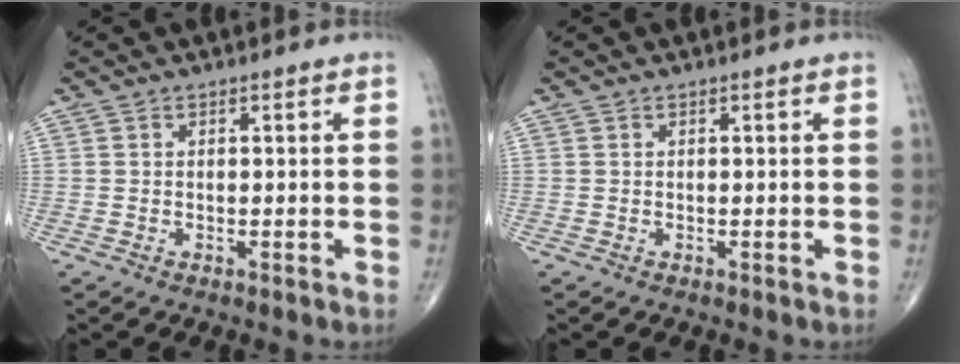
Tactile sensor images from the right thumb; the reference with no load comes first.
{"total": 0.0}